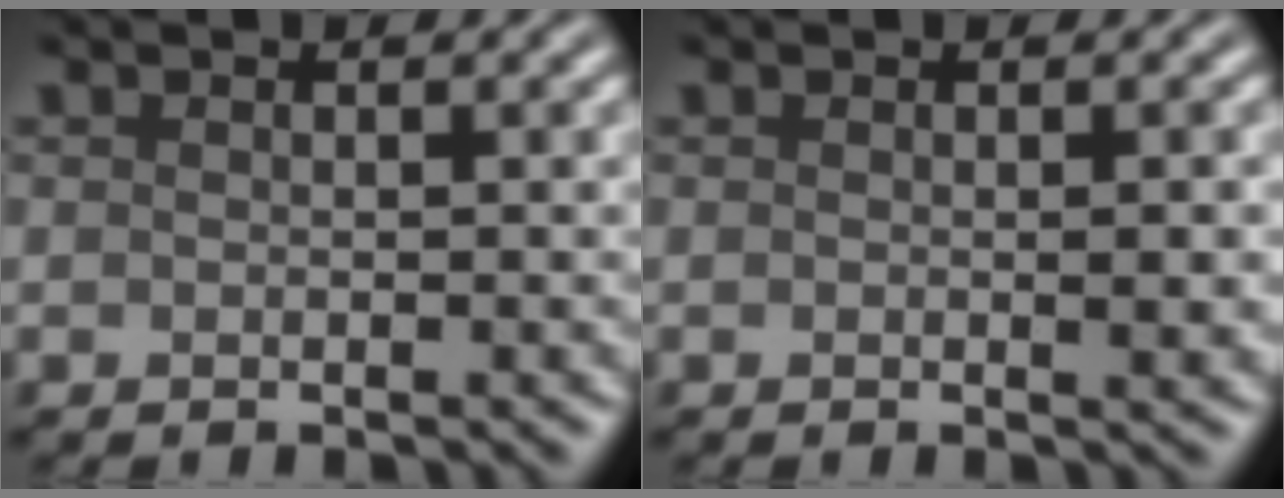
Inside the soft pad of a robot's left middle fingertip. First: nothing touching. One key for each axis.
{"total": 1.1, "fx": 0.0, "fy": 0.2, "fz": 1.1, "tx": -0.015, "ty": -0.002, "tz": 0.000}